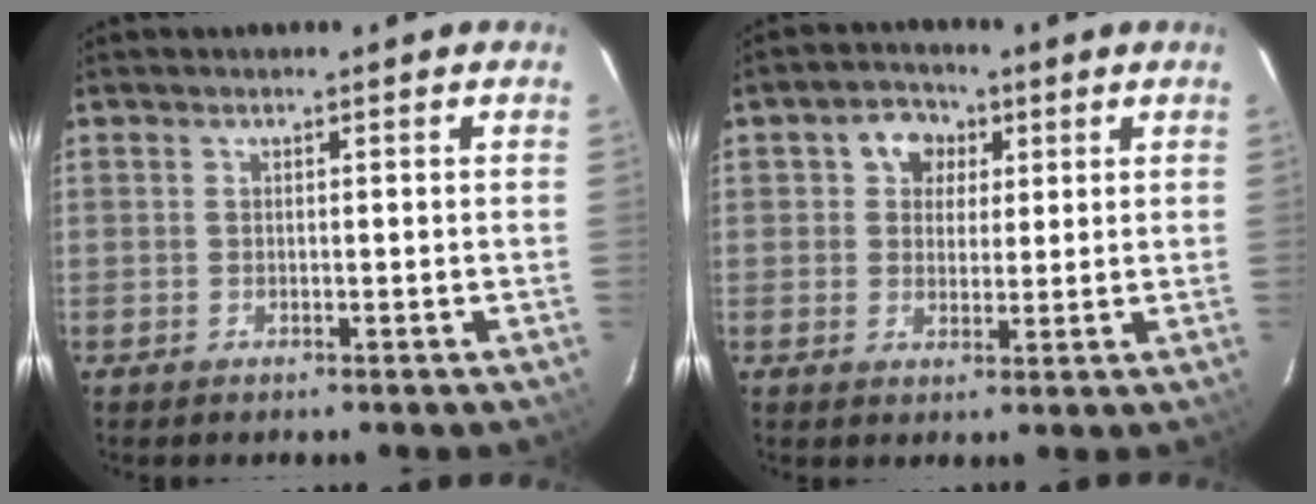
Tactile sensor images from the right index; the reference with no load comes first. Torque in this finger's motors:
{"motor_torque": [0.05, -0.03, 0.18, 0.04]}